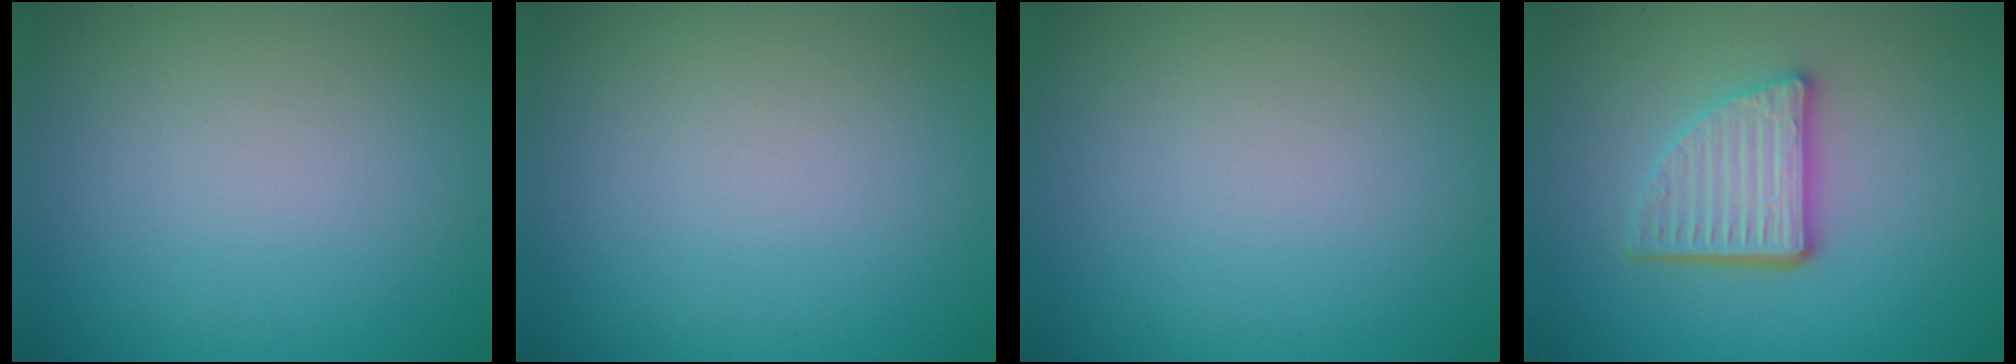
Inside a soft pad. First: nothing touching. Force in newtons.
{"total": 0.0}
{"total": 0.0}
{"total": 4.6, "press": 3.4, "slide": 3.1}